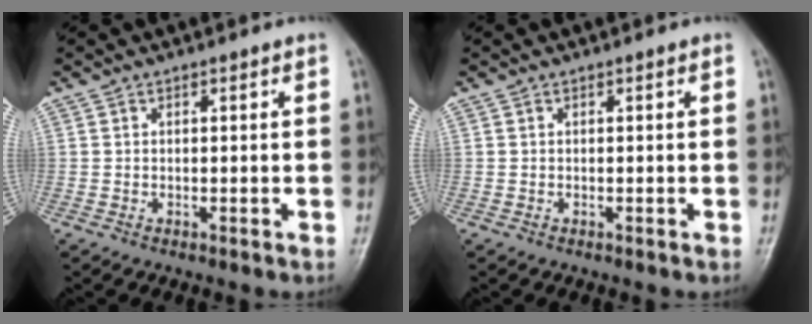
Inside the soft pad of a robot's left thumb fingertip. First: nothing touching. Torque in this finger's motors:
{"motor_torque": [0.00, 0.00, -0.07, -0.07, 0.00]}